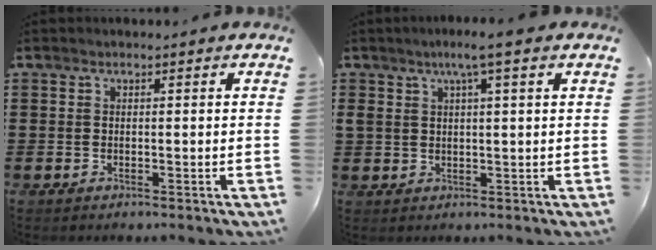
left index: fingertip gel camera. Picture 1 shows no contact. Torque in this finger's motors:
{"motor_torque": [1.11, -1.04, 0.47, 0.16]}